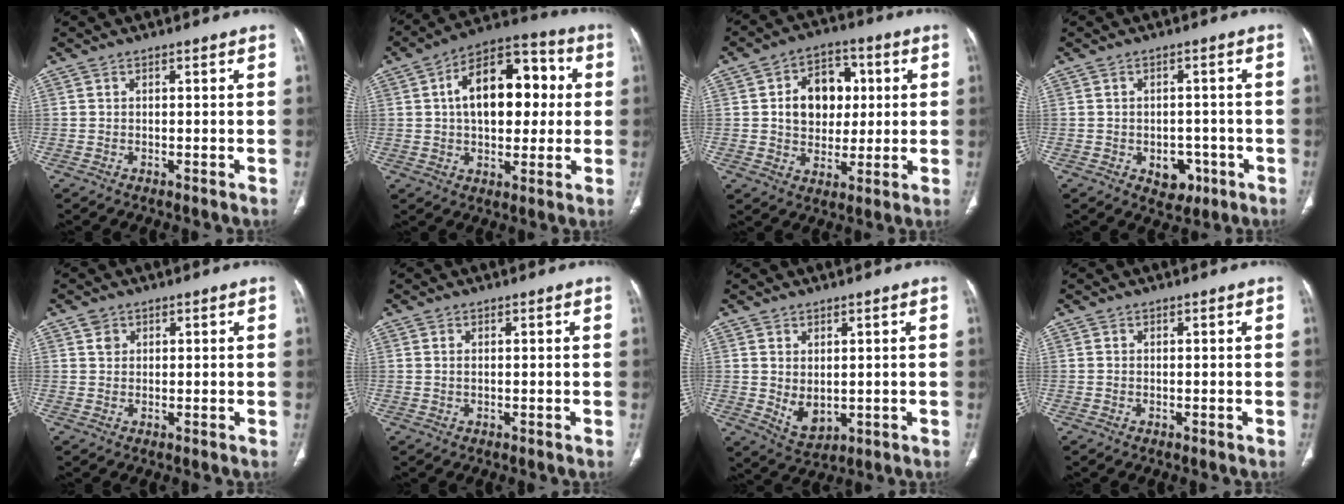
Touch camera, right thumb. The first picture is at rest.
{"total": 17.8, "force": [2.8, 10.4, 14.2], "torque": [-0.185, 0.027, 0.038]}
{"total": 12.2, "force": [1.9, 9.3, 7.7], "torque": [-0.074, 0.008, 0.032]}
{"total": 5.4, "force": [-2.1, 4.0, 3.0], "torque": [-0.014, 0.015, -0.018]}
{"total": 1.8, "force": [0.9, 1.4, 0.6], "torque": [-0.002, -0.005, 0.015]}
{"total": 0.8, "force": [0.3, 0.3, 0.7], "torque": [-0.021, 0.003, 0.009]}
{"total": 5.2, "force": [0.3, 3.4, 3.9], "torque": [-0.058, -0.012, 0.024]}
{"total": 0.0}